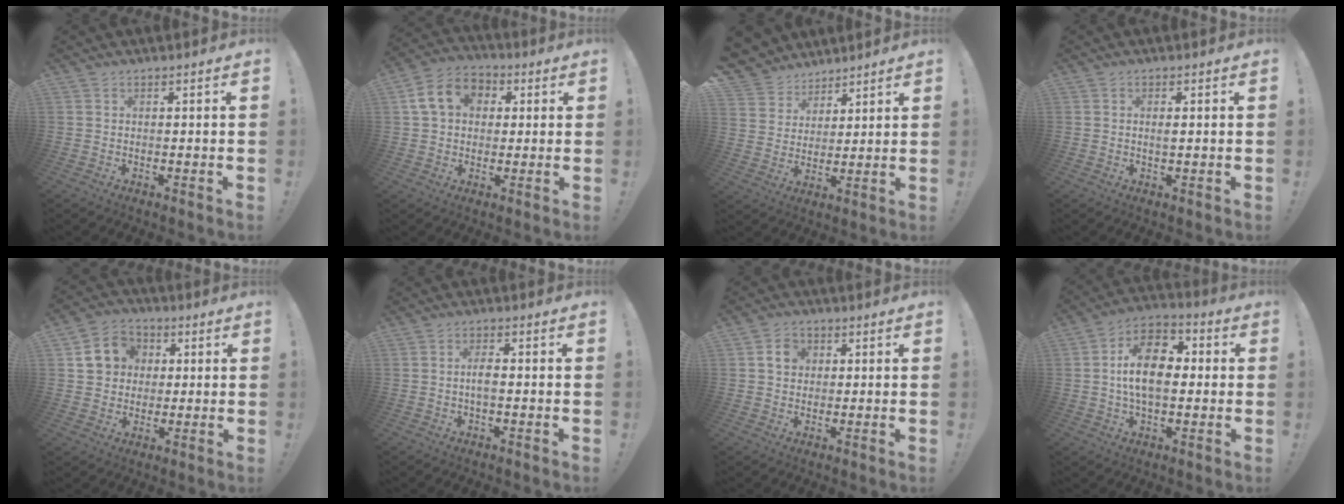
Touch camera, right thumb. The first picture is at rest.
{"total": 12.6, "force": [3.5, 9.9, 7.0], "torque": [-0.101, 0.006, 0.073]}
{"total": 8.0, "force": [5.6, 5.7, 0.3], "torque": [-0.019, -0.046, 0.115]}
{"total": 1.3, "force": [0.1, 0.4, 1.2], "torque": [-0.019, -0.001, 0.000]}
{"total": 9.8, "force": [2.2, 8.9, 3.4], "torque": [-0.038, 0.002, 0.047]}
{"total": 3.5, "force": [-0.4, 1.1, 3.3], "torque": [-0.076, 0.000, -0.014]}
{"total": 5.1, "force": [1.2, 4.3, 2.5], "torque": [-0.035, 0.008, 0.021]}
{"total": 14.6, "force": [0.5, 8.8, 11.6], "torque": [-0.196, 0.014, 0.008]}